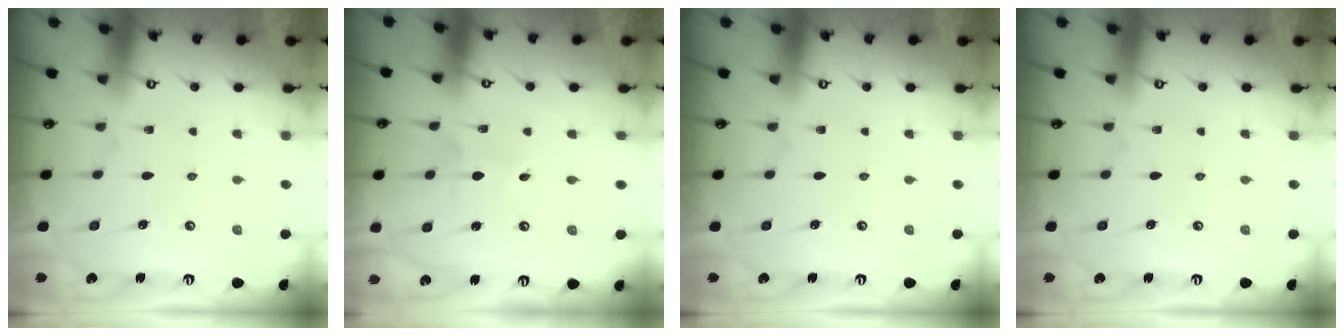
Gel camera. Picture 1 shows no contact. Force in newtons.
{"total": 1.1, "press": 1.1, "slide": 0.1}
{"total": 0.0}
{"total": 0.0}